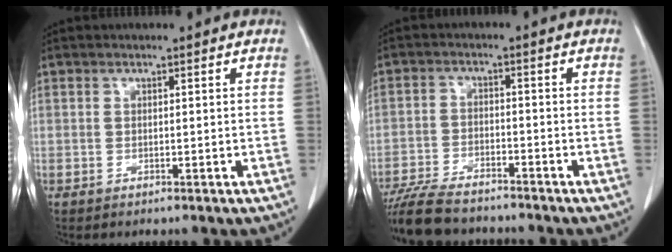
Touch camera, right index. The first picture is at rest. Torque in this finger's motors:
{"motor_torque": [0.40, -0.39, 0.22, 0.07]}